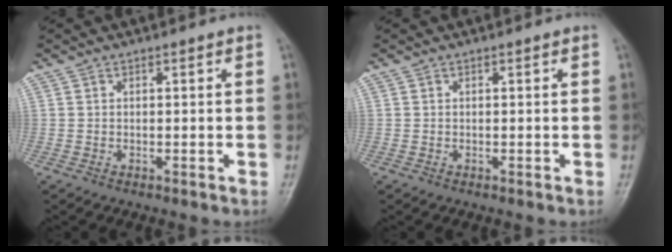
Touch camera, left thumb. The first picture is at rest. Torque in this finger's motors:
{"motor_torque": [-0.01, 0.01, -0.02, 0.00, 0.00]}